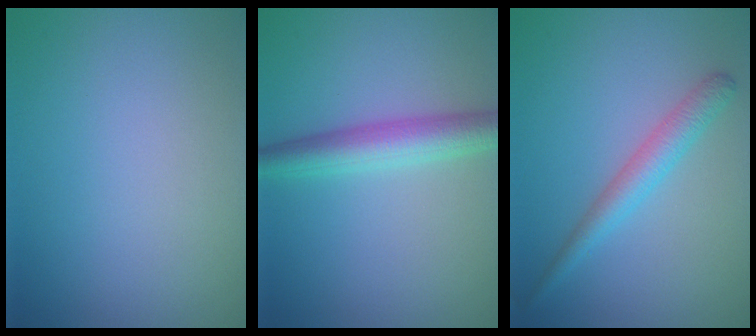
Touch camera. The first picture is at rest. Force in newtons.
{"total": 4.1, "press": 4.0, "slide": 0.1}
{"total": 2.7, "press": 2.7, "slide": 0.1}